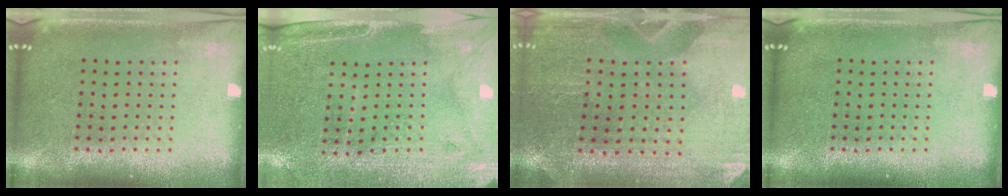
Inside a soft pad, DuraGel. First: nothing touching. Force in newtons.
{"total": 3.0, "press": 2.6, "slide": 1.5}
{"total": 0.6, "press": 0.6, "slide": 0.0}
{"total": 0.0}